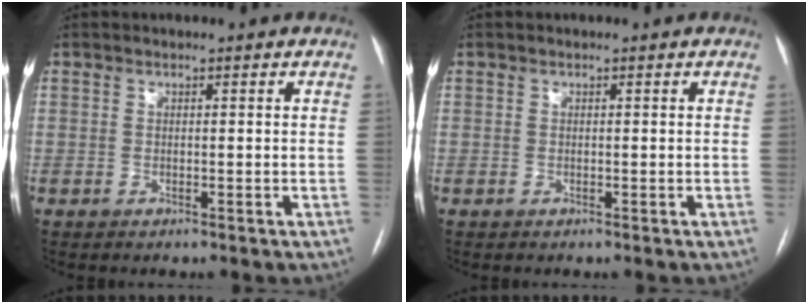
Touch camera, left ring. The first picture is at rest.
{"total": 0.0}